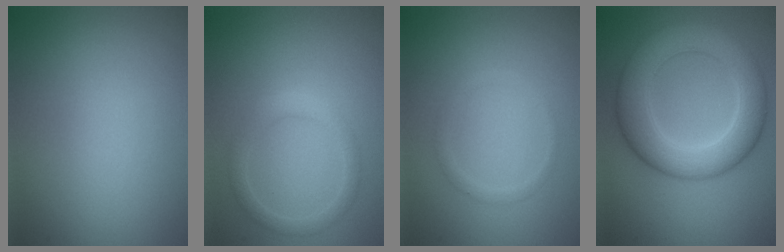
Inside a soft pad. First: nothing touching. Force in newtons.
{"total": 2.0, "press": 2.0, "slide": 0.1}
{"total": 0.9, "press": 0.9, "slide": 0.1}
{"total": 7.4, "press": 7.4, "slide": 0.2}